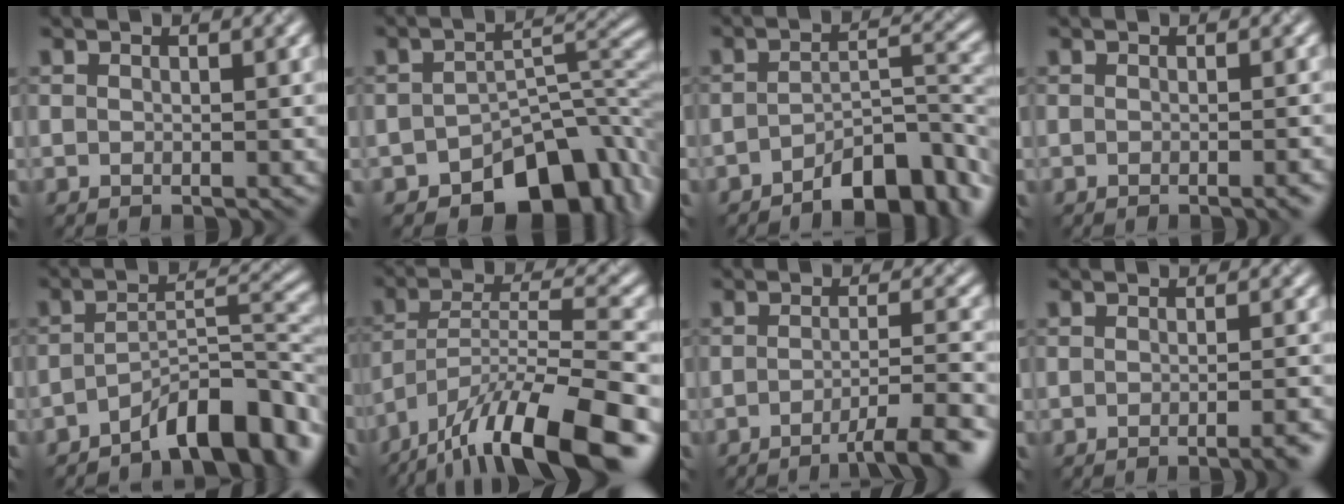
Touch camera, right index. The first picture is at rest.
{"total": 9.4, "force": [-6.3, 4.8, 5.0], "torque": [-0.044, -0.006, -0.107]}
{"total": 7.6, "force": [-5.2, 2.7, 4.8], "torque": [-0.055, 0.009, -0.082]}
{"total": 1.5, "force": [-0.7, 0.3, 1.3], "torque": [-0.016, -0.001, -0.005]}
{"total": 7.9, "force": [-5.3, 2.4, 5.3], "torque": [-0.071, 0.011, -0.090]}
{"total": 14.4, "force": [-10.6, 3.3, 9.2], "torque": [-0.173, 0.009, -0.179]}
{"total": 5.7, "force": [-3.5, 0.9, 4.3], "torque": [-0.059, 0.006, -0.052]}
{"total": 2.8, "force": [-1.9, 0.4, 2.0], "torque": [-0.025, 0.001, -0.022]}